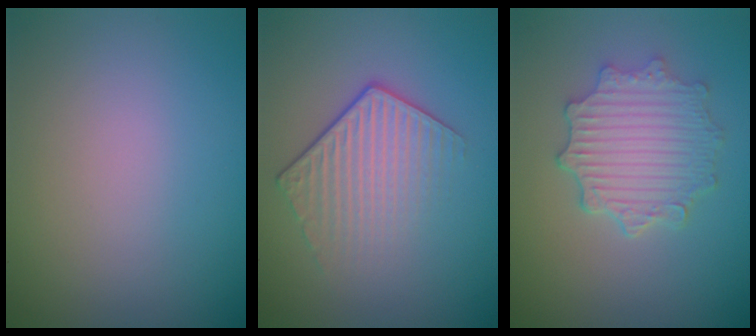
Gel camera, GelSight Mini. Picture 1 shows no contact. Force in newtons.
{"total": 4.0, "press": 2.8, "slide": 2.9}
{"total": 4.9, "press": 3.8, "slide": 3.0}